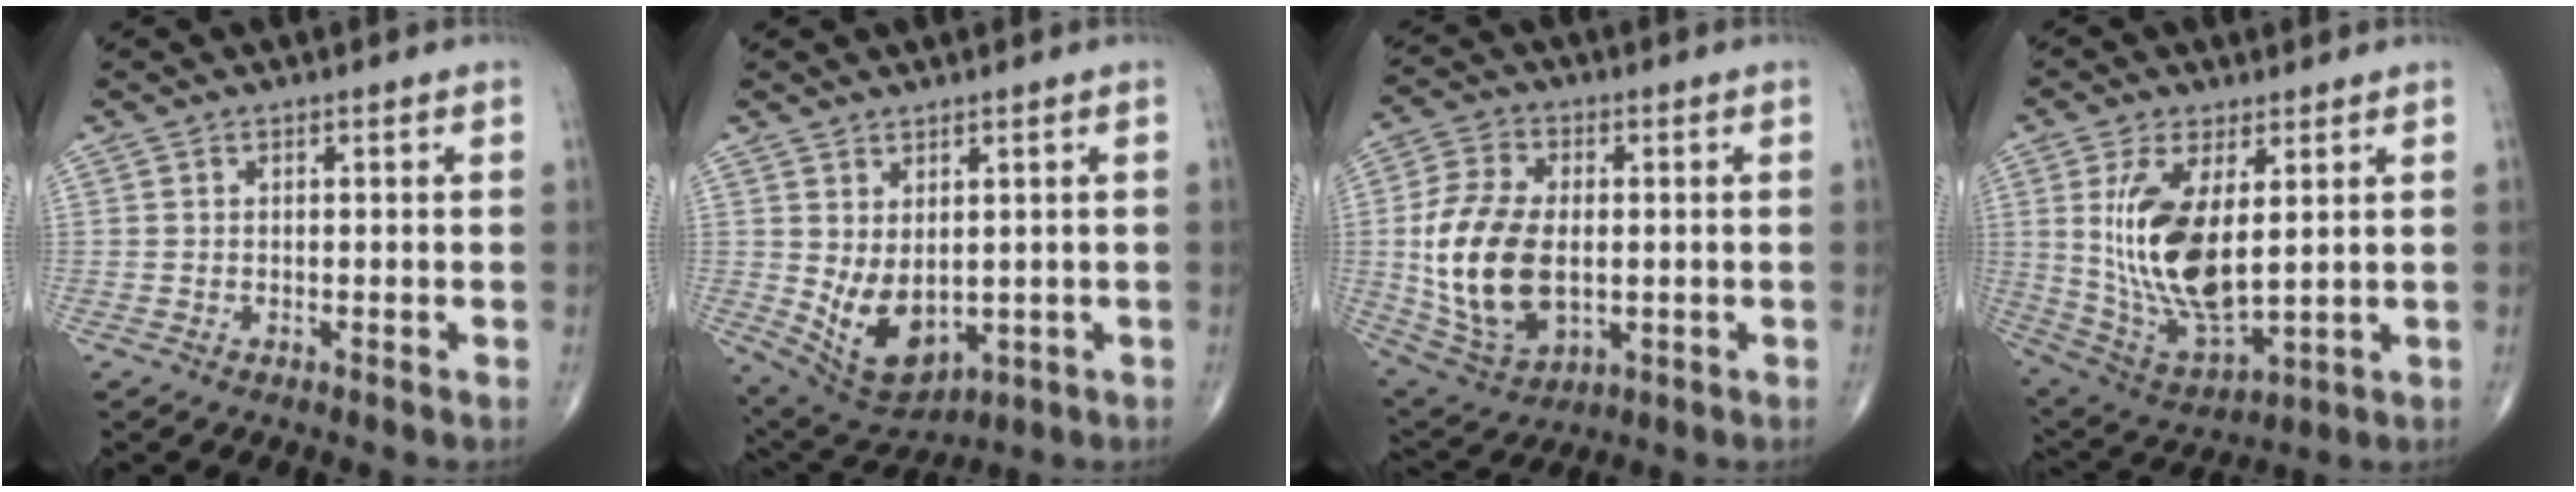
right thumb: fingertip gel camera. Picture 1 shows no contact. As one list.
[{"total": 10.1, "force": [-0.4, 6.3, 7.8], "torque": [-0.118, -0.010, 0.023]}, {"total": 18.0, "force": [-0.8, 10.9, 14.3], "torque": [-0.279, -0.005, -0.001]}, {"total": 16.9, "force": [2.9, 7.8, 14.7], "torque": [-0.283, -0.023, 0.074]}]